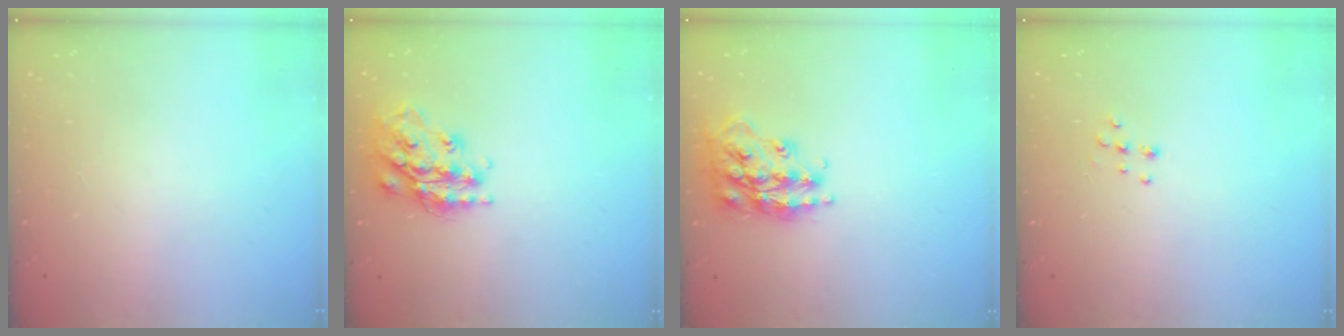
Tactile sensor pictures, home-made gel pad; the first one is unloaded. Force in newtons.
{"total": 17.8, "press": 17.8, "slide": 1.3}
{"total": 18.4, "press": 18.4, "slide": 1.2}
{"total": 7.0, "press": 6.9, "slide": 0.6}